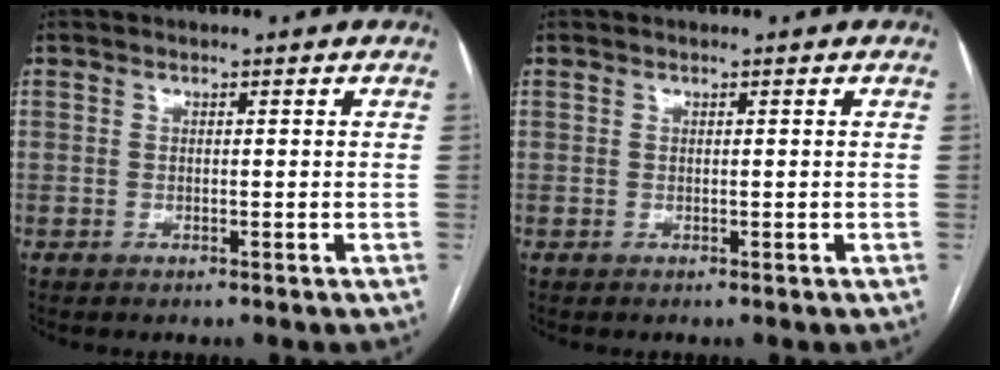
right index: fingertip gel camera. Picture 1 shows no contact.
{"total": 0.0}